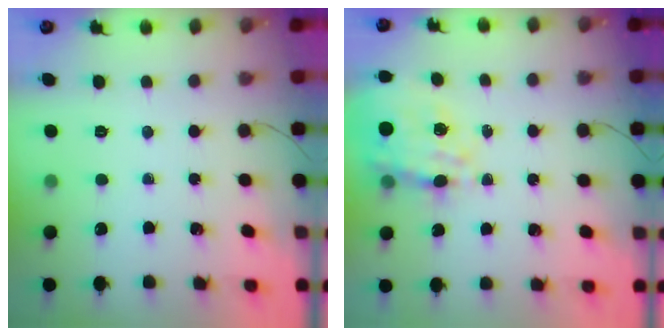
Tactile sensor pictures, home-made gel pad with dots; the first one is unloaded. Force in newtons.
{"total": 15.8, "press": 15.4, "slide": 3.8}